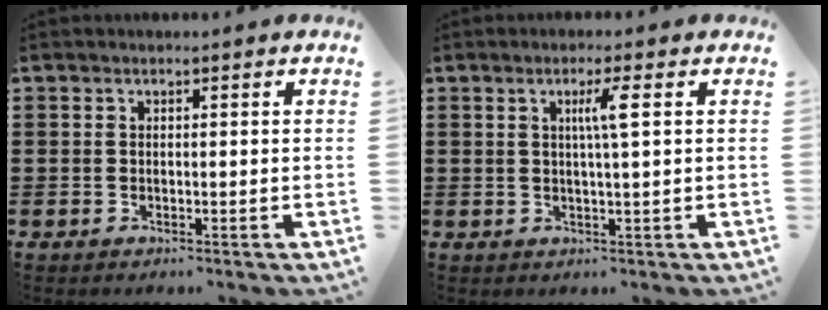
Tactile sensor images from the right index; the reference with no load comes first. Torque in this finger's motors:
{"motor_torque": [0.55, -0.11, 0.11, 0.10]}